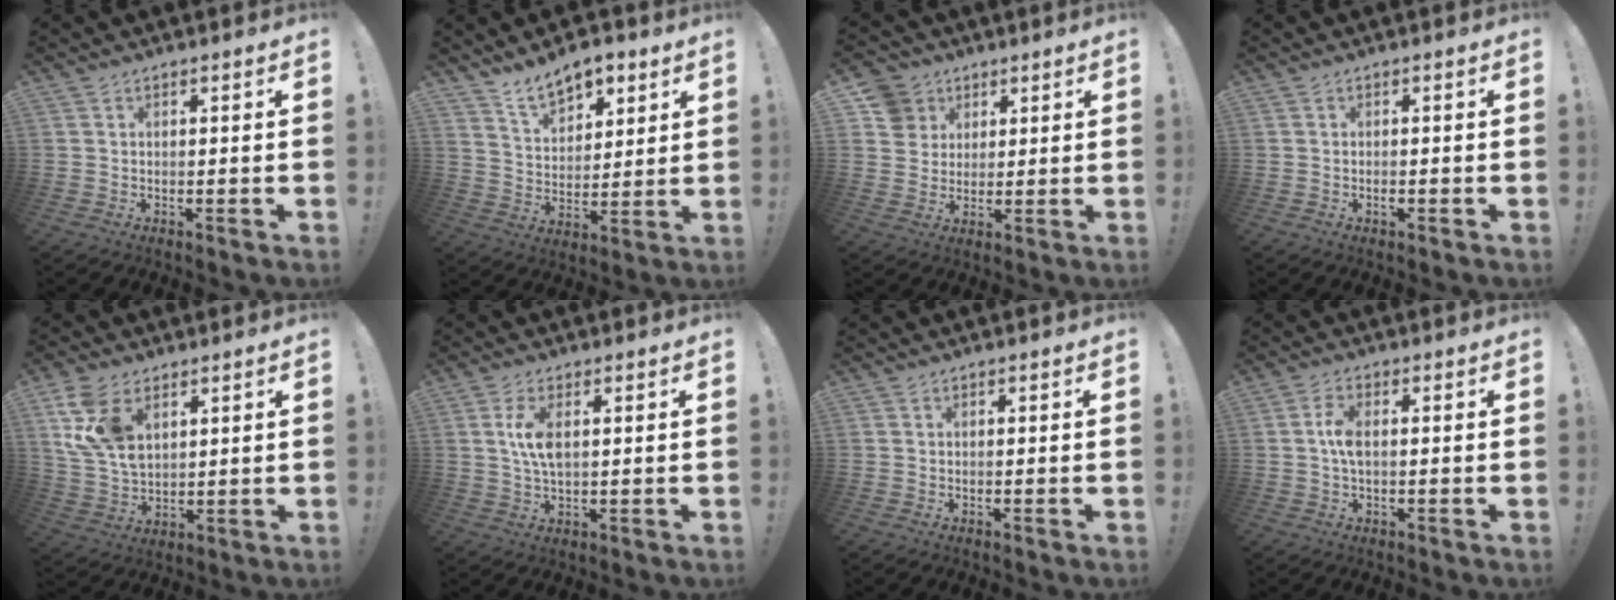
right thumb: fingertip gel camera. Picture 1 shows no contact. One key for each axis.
{"total": 10.0, "fx": 7.5, "fy": 5.4, "fz": 3.9, "tx": -0.054, "ty": -0.047, "tz": 0.141}
{"total": 9.1, "fx": 3.9, "fy": 8.0, "fz": 1.9, "tx": -0.018, "ty": -0.021, "tz": 0.079}
{"total": 1.2, "fx": -0.8, "fy": 0.3, "fz": 0.8, "tx": -0.020, "ty": 0.003, "tz": -0.013}
{"total": 13.4, "fx": 6.3, "fy": 8.4, "fz": 8.5, "tx": -0.174, "ty": -0.021, "tz": 0.122}
{"total": 6.8, "fx": 1.4, "fy": 3.1, "fz": 5.9, "tx": -0.112, "ty": -0.006, "tz": 0.019}
{"total": 0.0}
{"total": 5.2, "fx": 0.2, "fy": 2.5, "fz": 4.5, "tx": -0.089, "ty": 0.008, "tz": 0.003}